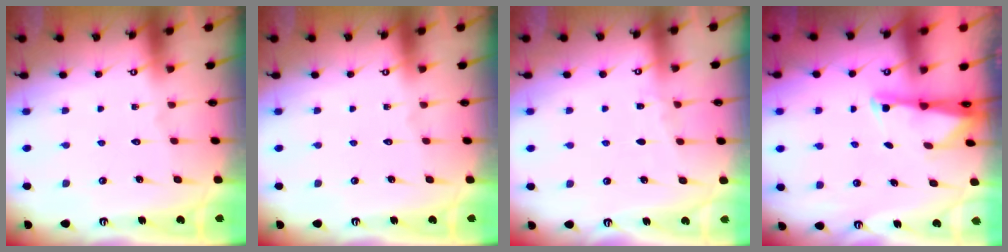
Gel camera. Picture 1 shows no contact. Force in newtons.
{"total": 0.0}
{"total": 2.6, "press": 2.5, "slide": 0.4}
{"total": 1.9, "press": 1.9, "slide": 0.4}